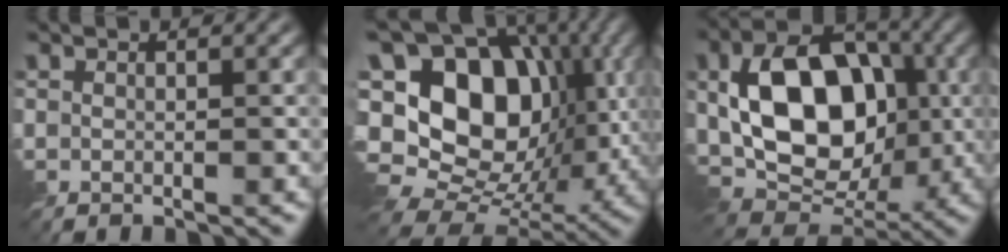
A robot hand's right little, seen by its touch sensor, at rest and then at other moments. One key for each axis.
{"total": 17.3, "fx": 1.3, "fy": 13.4, "fz": 10.8, "tx": -0.213, "ty": 0.018, "tz": 0.027}
{"total": 11.4, "fx": 0.3, "fy": 7.9, "fz": 8.2, "tx": -0.143, "ty": 0.000, "tz": 0.005}